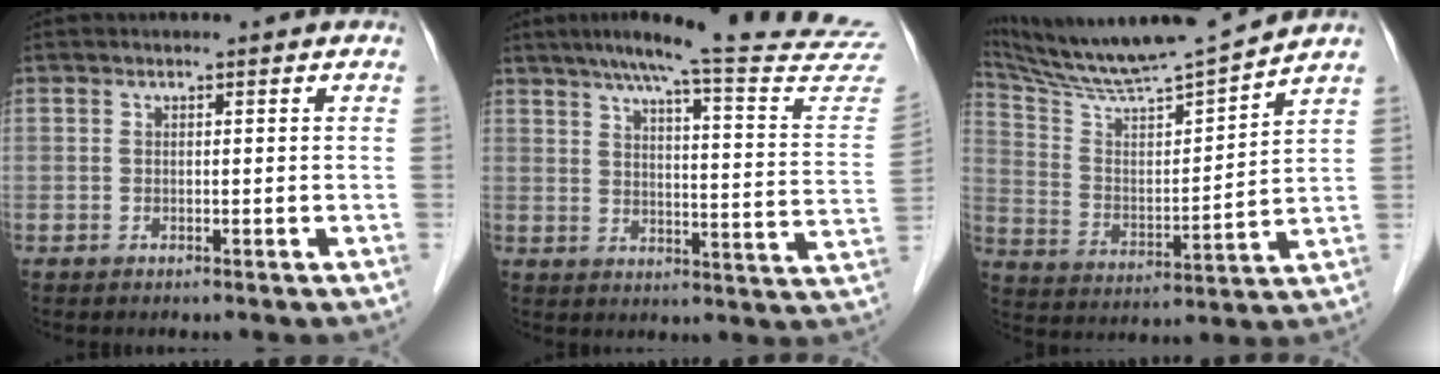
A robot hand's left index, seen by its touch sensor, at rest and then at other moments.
{"total": 25.1, "force": [23.0, -0.7, 9.9], "torque": [-0.140, -0.083, 0.276]}
{"total": 15.2, "force": [14.3, -1.5, 5.0], "torque": [-0.106, -0.010, 0.253]}